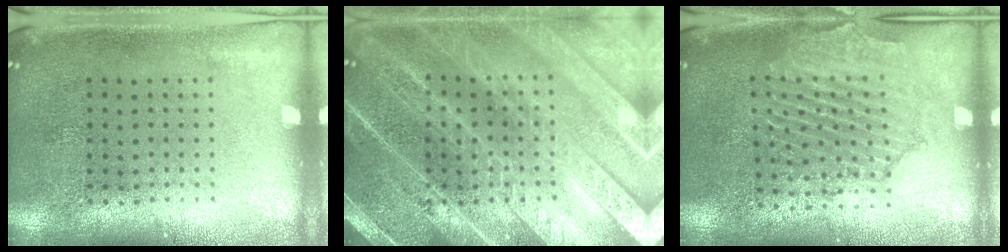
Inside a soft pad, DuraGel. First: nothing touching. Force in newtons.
{"total": 5.8, "press": 5.7, "slide": 0.6}
{"total": 1.9, "press": 1.9, "slide": 0.4}